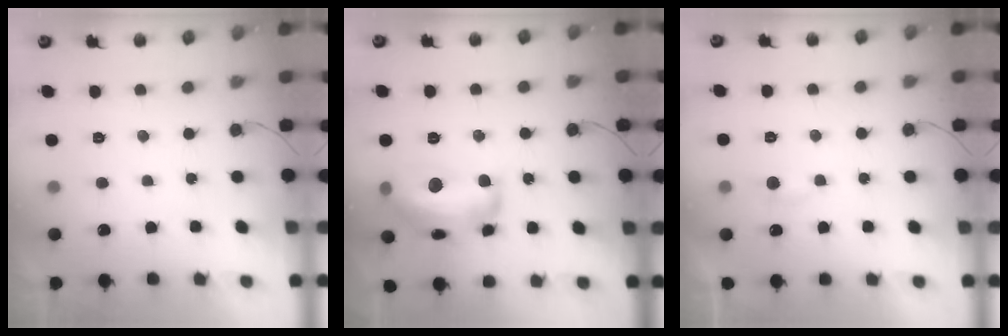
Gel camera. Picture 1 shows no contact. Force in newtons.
{"total": 17.3, "press": 17.3, "slide": 1.2}
{"total": 3.0, "press": 3.0, "slide": 0.3}